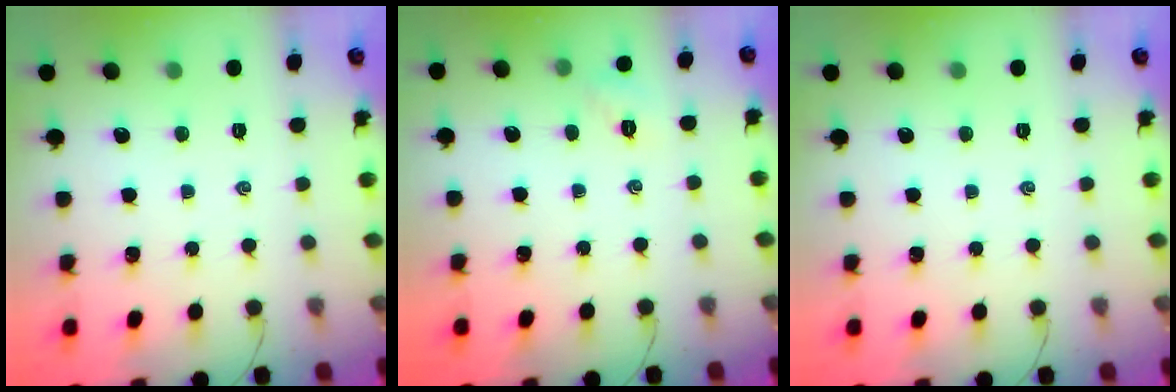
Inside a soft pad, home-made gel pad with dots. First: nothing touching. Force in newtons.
{"total": 2.2, "press": 2.2, "slide": 0.5}
{"total": 0.0}